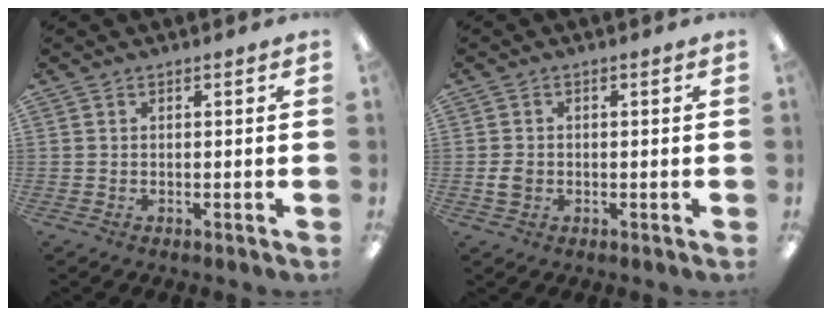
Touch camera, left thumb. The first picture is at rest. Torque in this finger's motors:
{"motor_torque": [-0.04, 0.79, 0.08, 0.11, -0.01]}